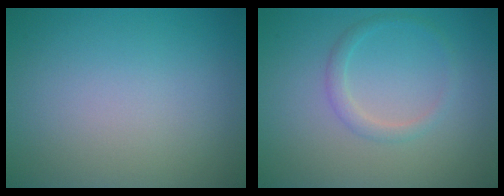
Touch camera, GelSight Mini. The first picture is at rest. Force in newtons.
{"total": 1.6, "press": 1.6, "slide": 0.1}